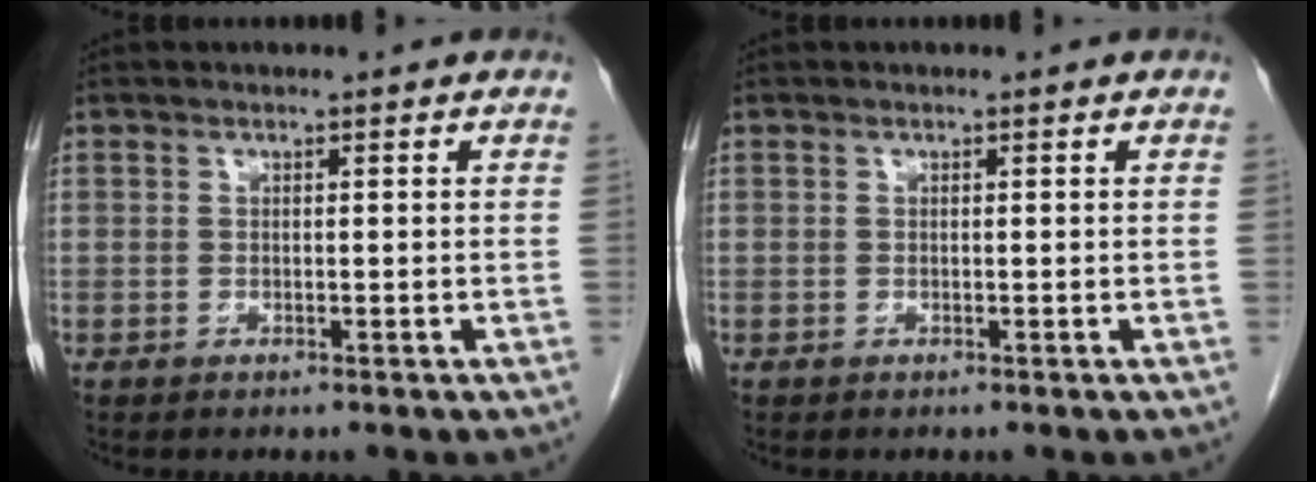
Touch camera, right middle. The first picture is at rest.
{"total": 0.0}